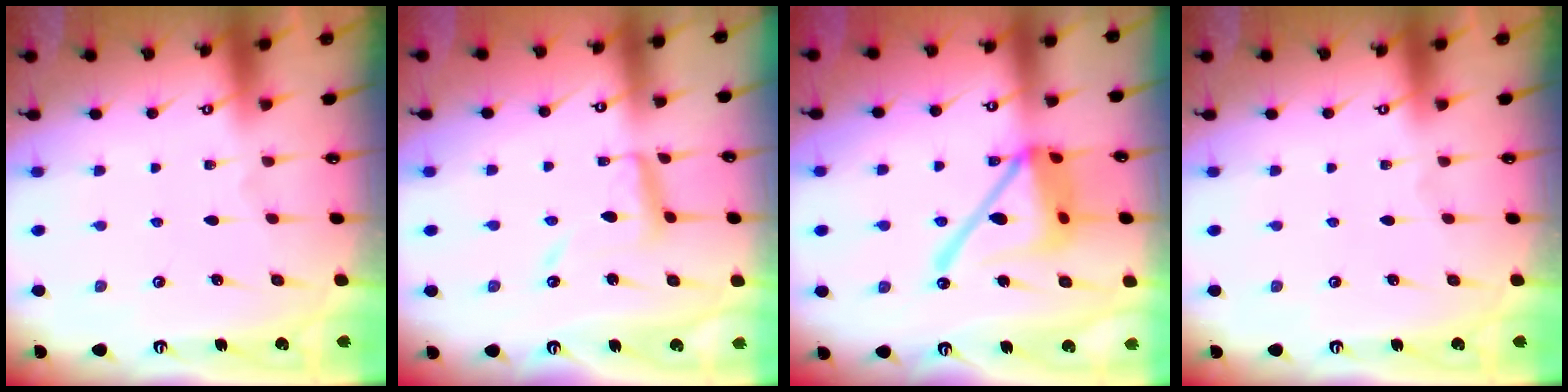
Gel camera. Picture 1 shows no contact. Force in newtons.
{"total": 10.6, "press": 10.6, "slide": 1.0}
{"total": 17.9, "press": 17.8, "slide": 1.8}
{"total": 0.0}